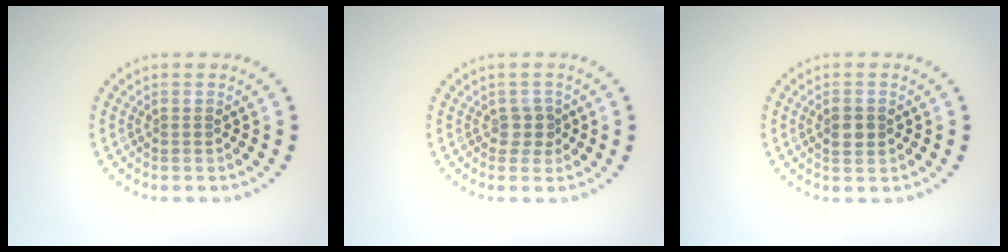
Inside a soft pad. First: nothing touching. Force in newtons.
{"total": 1.5, "press": 1.2, "slide": 0.9}
{"total": 1.8, "press": 1.8, "slide": 0.1}